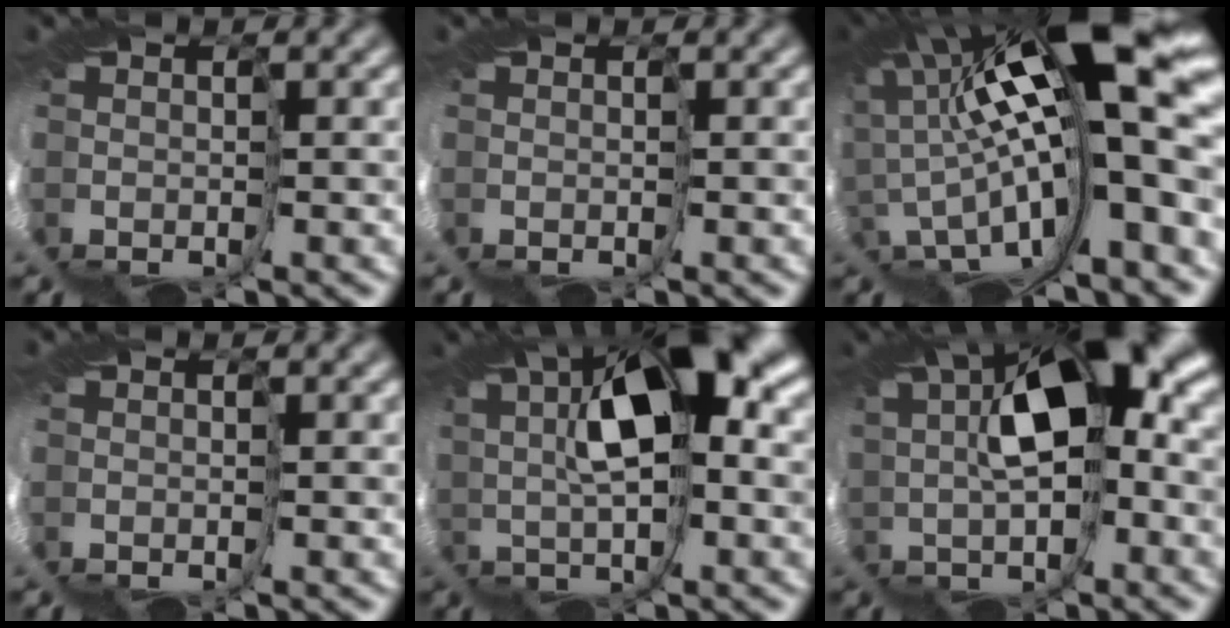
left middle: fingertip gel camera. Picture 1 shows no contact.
{"total": 0.0}
{"total": 13.2, "force": [4.1, 1.2, 12.5], "torque": [-0.189, -0.002, 0.068]}
{"total": 0.0}
{"total": 7.6, "force": [5.1, -0.8, 5.6], "torque": [-0.094, 0.025, 0.072]}
{"total": 7.5, "force": [3.9, 0.5, 6.4], "torque": [-0.119, 0.026, 0.052]}